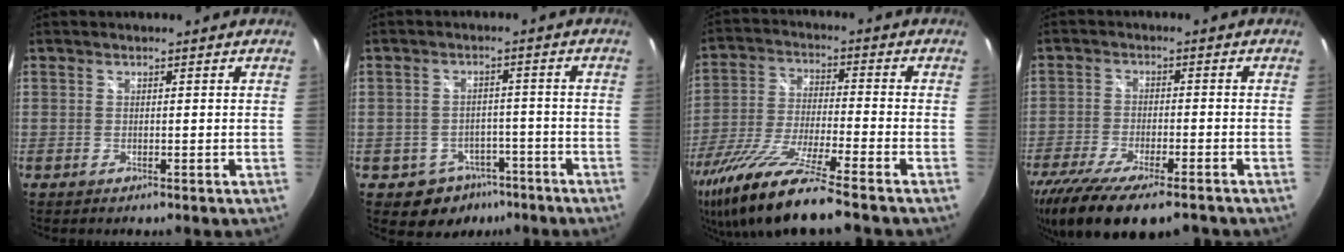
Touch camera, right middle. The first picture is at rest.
{"total": 7.3, "force": [-4.5, 5.5, 1.5], "torque": [-0.035, 0.019, -0.048]}
{"total": 17.7, "force": [-13.2, 0.9, 11.7], "torque": [-0.240, -0.049, -0.243]}
{"total": 17.6, "force": [-13.4, 4.7, 10.4], "torque": [-0.217, -0.059, -0.220]}